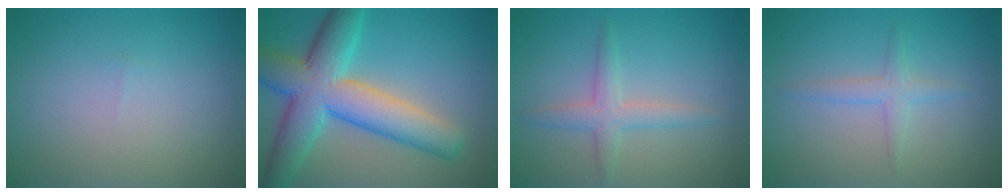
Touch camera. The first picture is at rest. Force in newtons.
{"total": 10.0, "press": 10.0, "slide": 0.7}
{"total": 2.5, "press": 2.5, "slide": 0.1}
{"total": 1.6, "press": 1.6, "slide": 0.1}